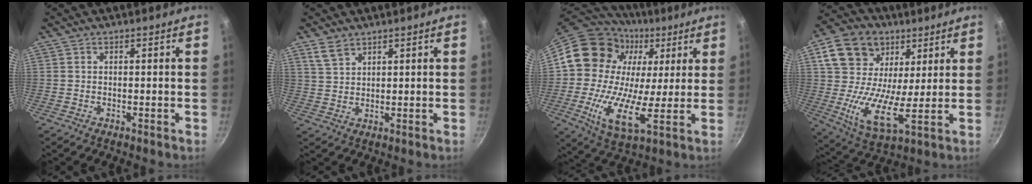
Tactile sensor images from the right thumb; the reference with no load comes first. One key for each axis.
{"total": 3.9, "fx": 2.9, "fy": 1.9, "fz": 1.8, "tx": -0.032, "ty": -0.010, "tz": 0.060}
{"total": 22.5, "fx": 4.6, "fy": 15.4, "fz": 15.8, "tx": -0.266, "ty": -0.006, "tz": 0.064}
{"total": 17.5, "fx": 6.7, "fy": 12.1, "fz": 10.8, "tx": -0.195, "ty": -0.017, "tz": 0.110}